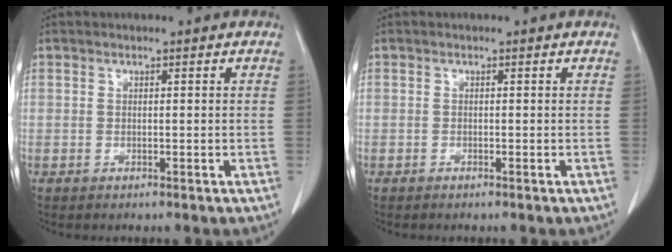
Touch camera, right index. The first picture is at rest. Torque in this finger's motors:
{"motor_torque": [-0.03, 0.04, 0.01, 0.01]}